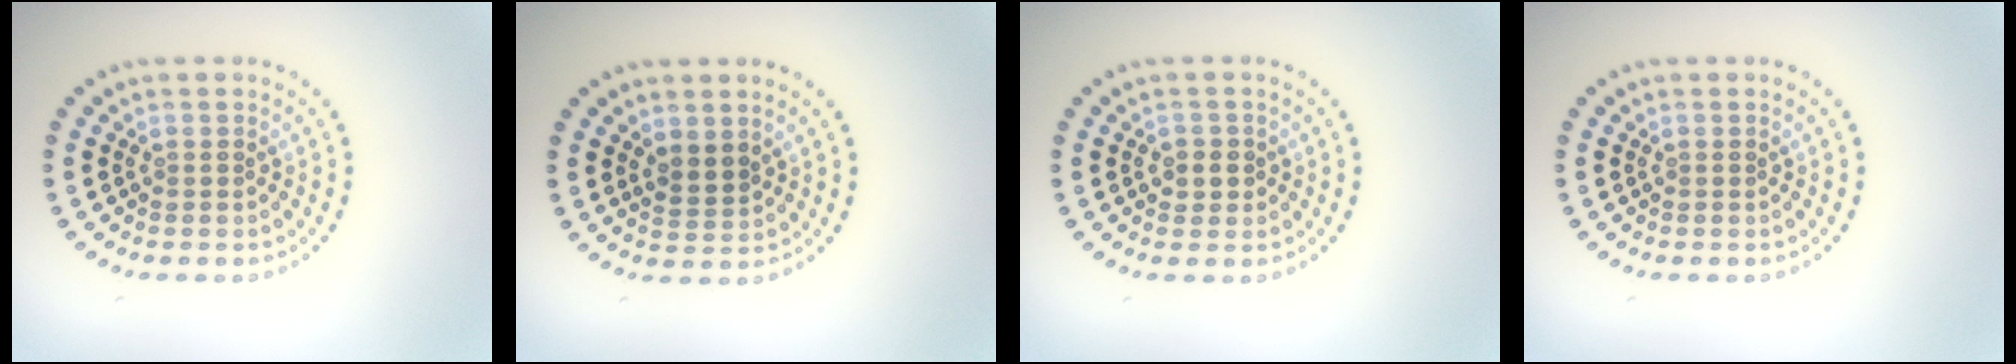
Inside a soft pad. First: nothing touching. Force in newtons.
{"total": 1.6, "press": 1.4, "slide": 0.9}
{"total": 1.5, "press": 1.4, "slide": 0.6}
{"total": 0.0}